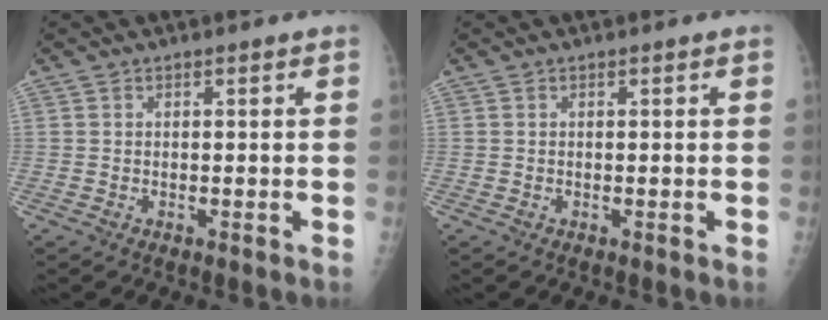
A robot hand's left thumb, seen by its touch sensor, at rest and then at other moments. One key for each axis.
{"total": 0.0}